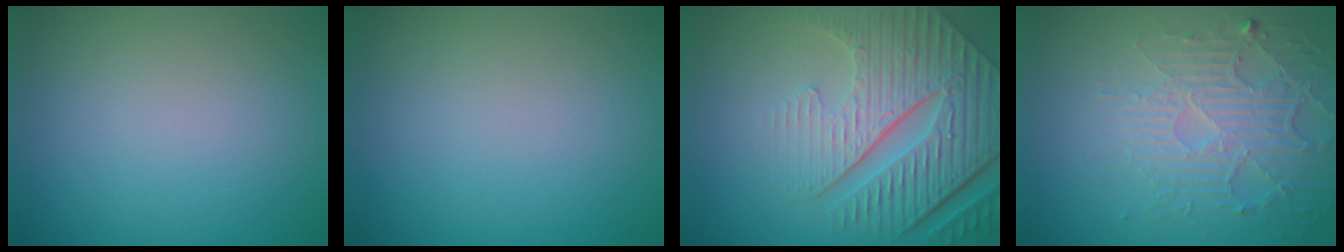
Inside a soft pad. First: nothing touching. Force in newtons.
{"total": 0.0}
{"total": 9.1, "press": 6.3, "slide": 6.6}
{"total": 5.1, "press": 3.5, "slide": 3.7}